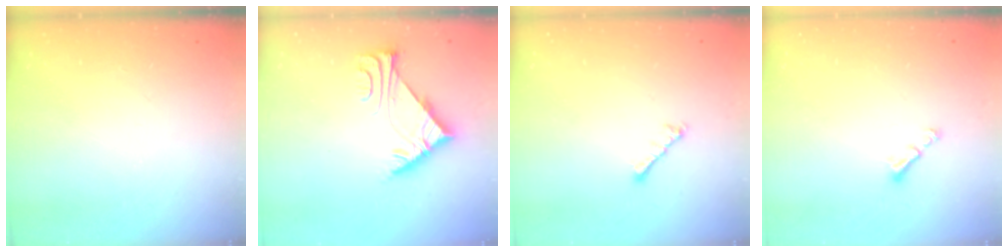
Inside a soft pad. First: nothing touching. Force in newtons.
{"total": 6.0, "press": 5.9, "slide": 0.5}
{"total": 3.4, "press": 3.4, "slide": 0.6}
{"total": 2.8, "press": 2.7, "slide": 0.5}